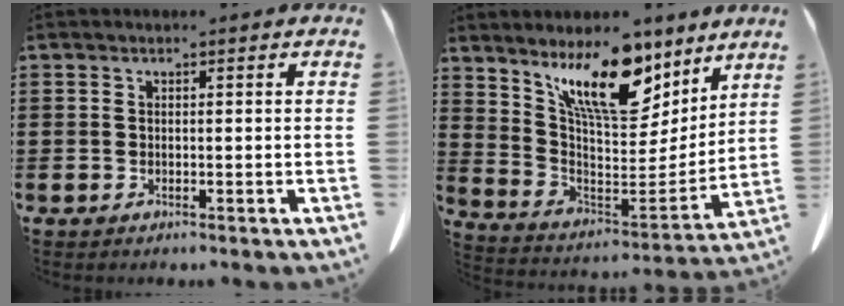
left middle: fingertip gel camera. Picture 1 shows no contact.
{"total": 12.1, "force": [8.6, 4.5, 7.3], "torque": [-0.148, -0.044, 0.154]}